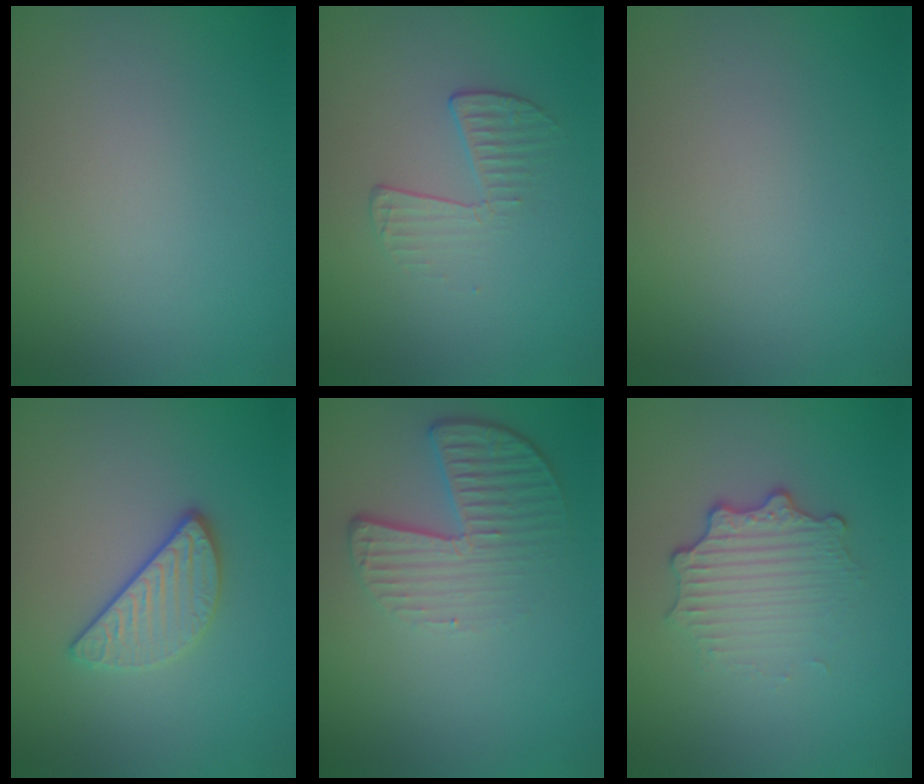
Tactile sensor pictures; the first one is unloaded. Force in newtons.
{"total": 1.9, "press": 0.7, "slide": 1.8}
{"total": 0.0}
{"total": 3.2, "press": 2.6, "slide": 1.8}
{"total": 4.5, "press": 3.0, "slide": 3.3}
{"total": 3.3, "press": 2.5, "slide": 2.2}